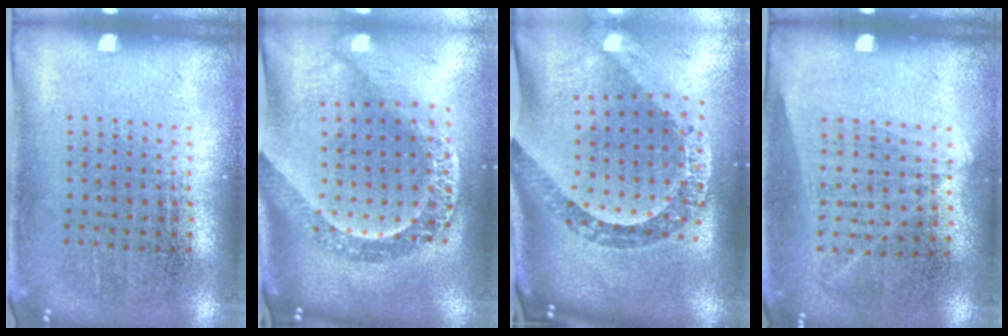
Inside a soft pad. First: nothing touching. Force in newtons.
{"total": 3.0, "press": 2.4, "slide": 1.9}
{"total": 2.6, "press": 1.9, "slide": 1.7}
{"total": 1.2, "press": 1.1, "slide": 0.6}